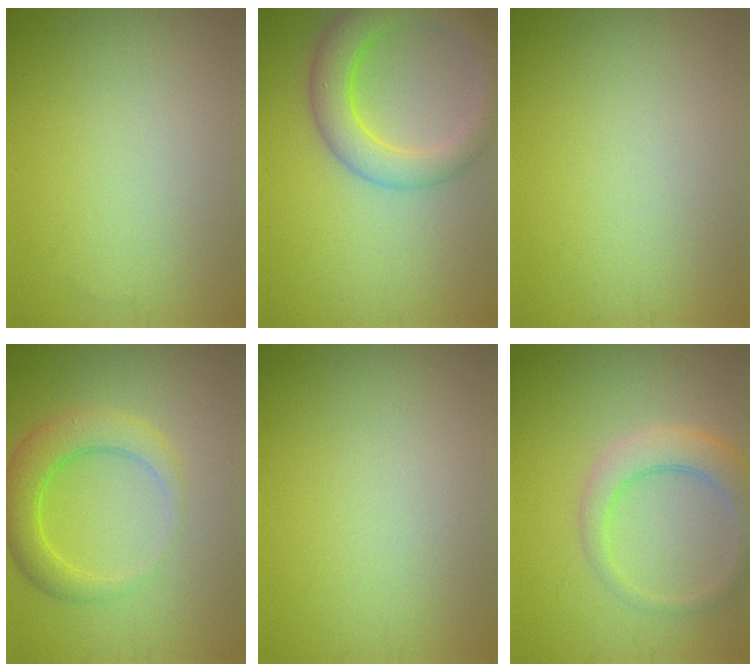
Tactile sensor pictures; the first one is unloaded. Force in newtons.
{"total": 5.7, "press": 5.7, "slide": 0.3}
{"total": 0.0}
{"total": 4.3, "press": 4.3, "slide": 0.2}
{"total": 0.0}
{"total": 4.0, "press": 4.0, "slide": 0.2}